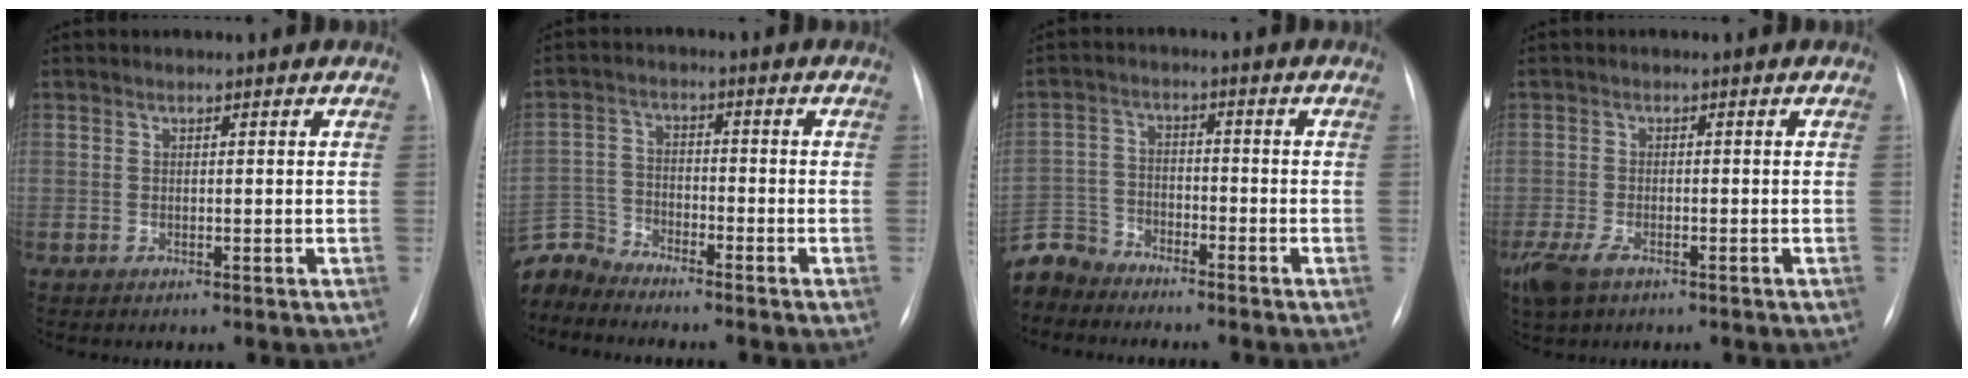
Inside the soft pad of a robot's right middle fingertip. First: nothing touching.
{"total": 6.6, "force": [-6.5, 0.7, -0.7], "torque": [0.010, 0.008, -0.133]}
{"total": 6.4, "force": [-6.1, 1.8, -0.5], "torque": [0.013, 0.001, -0.127]}
{"total": 5.0, "force": [-3.1, 2.3, 3.2], "torque": [-0.073, -0.010, -0.054]}